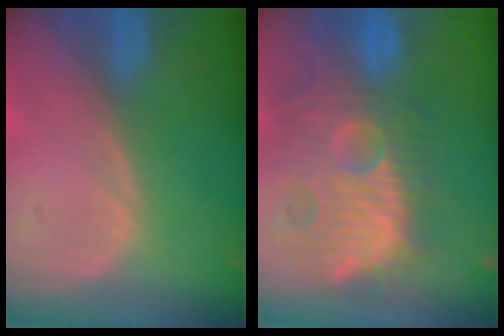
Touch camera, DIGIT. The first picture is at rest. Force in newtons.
{"total": 13.4, "press": 12.4, "slide": 5.0}